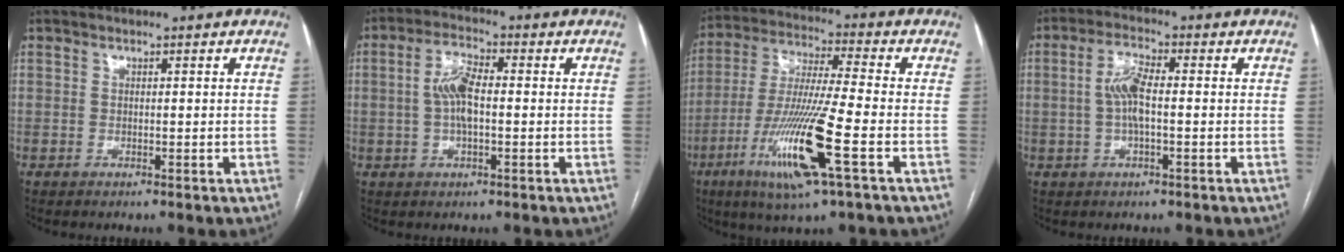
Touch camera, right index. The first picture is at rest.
{"total": 5.7, "force": [0.0, 1.7, 5.5], "torque": [-0.115, 0.012, 0.000]}
{"total": 15.5, "force": [-5.9, 0.1, 14.3], "torque": [-0.294, -0.023, -0.109]}
{"total": 5.3, "force": [0.0, 1.2, 5.1], "torque": [-0.109, 0.011, -0.001]}